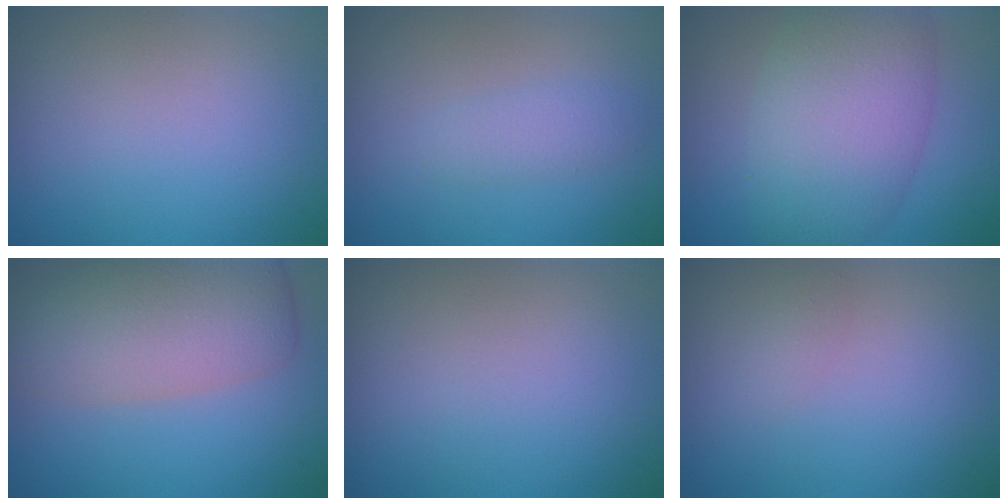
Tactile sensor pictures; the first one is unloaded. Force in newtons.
{"total": 1.5, "press": 1.5, "slide": 0.1}
{"total": 9.1, "press": 9.1, "slide": 0.3}
{"total": 8.0, "press": 8.0, "slide": 0.4}
{"total": 0.0}
{"total": 0.8, "press": 0.8, "slide": 0.0}